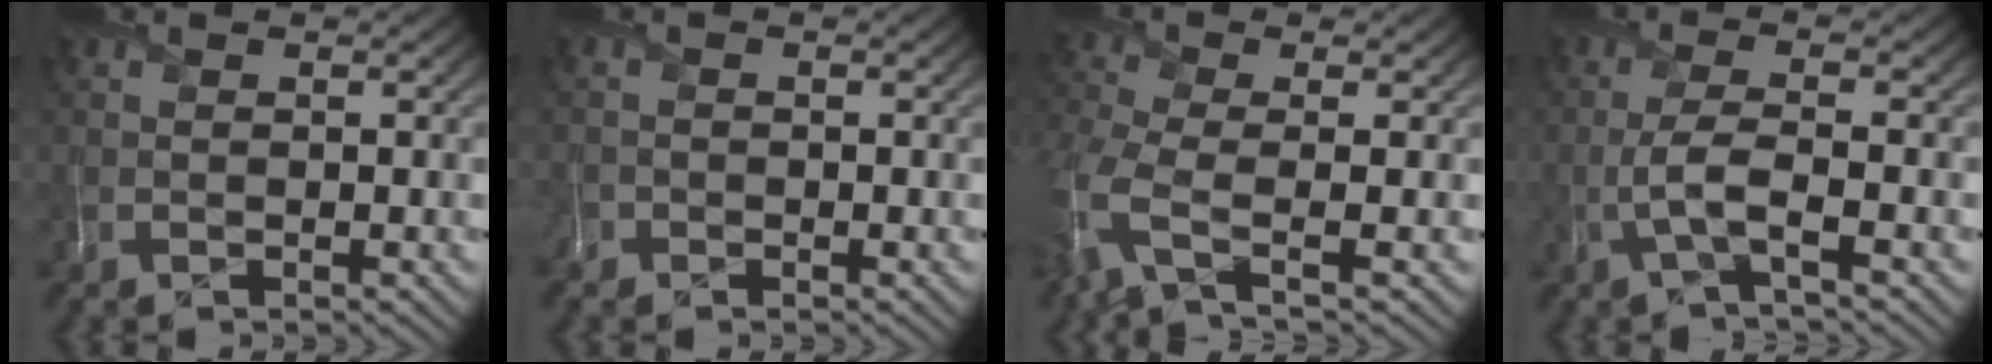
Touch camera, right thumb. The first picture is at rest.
{"total": 1.1, "force": [-1.0, 0.5, 0.0], "torque": [0.001, -0.005, -0.025]}
{"total": 6.9, "force": [-2.8, 2.4, 5.8], "torque": [-0.142, -0.013, -0.073]}
{"total": 3.6, "force": [-1.2, 0.5, 3.3], "torque": [-0.069, 0.012, -0.036]}